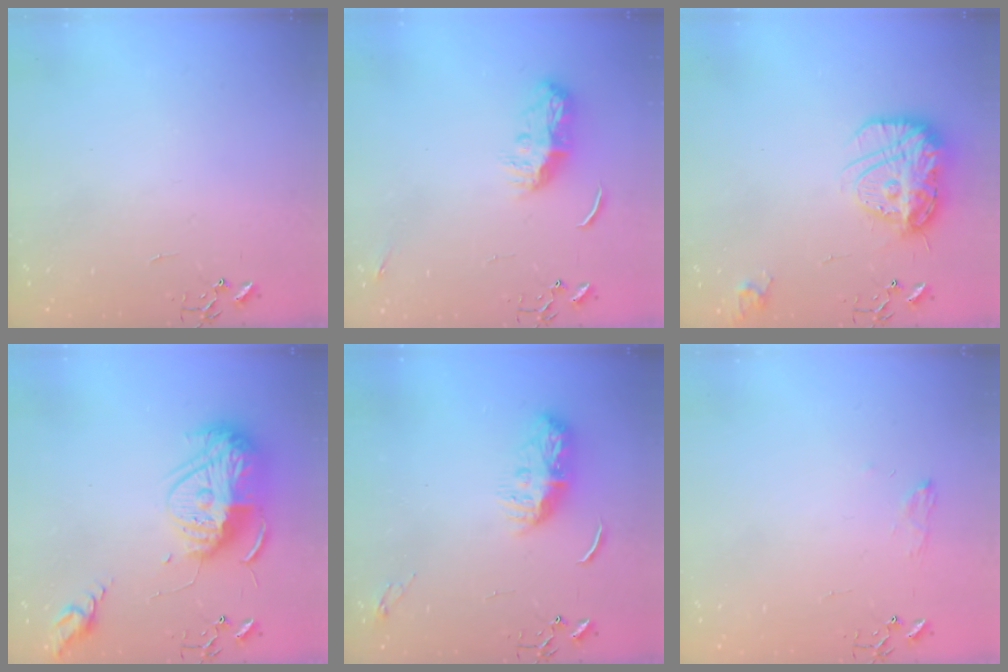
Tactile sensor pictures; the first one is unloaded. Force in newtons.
{"total": 10.6, "press": 10.6, "slide": 0.4}
{"total": 16.7, "press": 16.6, "slide": 1.7}
{"total": 19.8, "press": 19.7, "slide": 2.1}
{"total": 10.1, "press": 10.1, "slide": 0.1}
{"total": 6.8, "press": 6.8, "slide": 0.8}